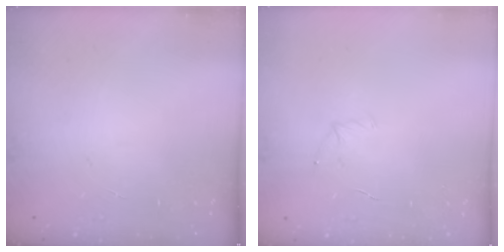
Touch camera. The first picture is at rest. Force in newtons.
{"total": 4.2, "press": 4.0, "slide": 1.1}